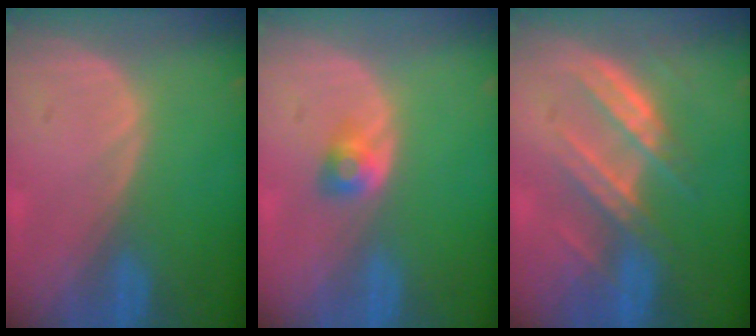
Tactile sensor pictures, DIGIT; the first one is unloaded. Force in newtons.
{"total": 2.7, "press": 2.4, "slide": 1.2}
{"total": 7.2, "press": 7.0, "slide": 1.6}